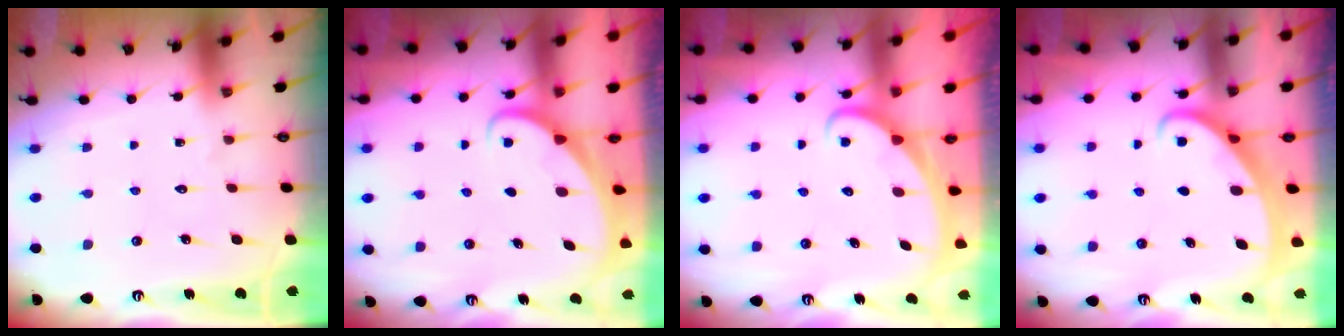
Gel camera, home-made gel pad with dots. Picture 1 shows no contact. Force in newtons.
{"total": 1.8, "press": 1.8, "slide": 0.1}
{"total": 2.4, "press": 2.3, "slide": 0.3}
{"total": 2.4, "press": 2.4, "slide": 0.2}